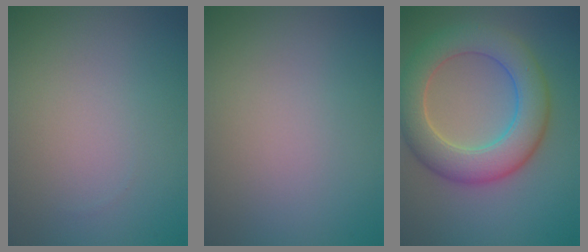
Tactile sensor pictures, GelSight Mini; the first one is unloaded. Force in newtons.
{"total": 0.0}
{"total": 7.6, "press": 7.6, "slide": 0.4}